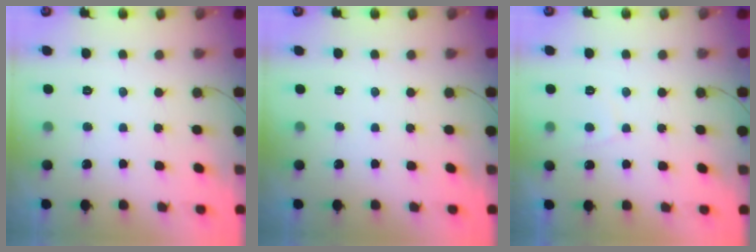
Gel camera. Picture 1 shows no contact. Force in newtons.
{"total": 0.0}
{"total": 1.6, "press": 1.5, "slide": 0.6}